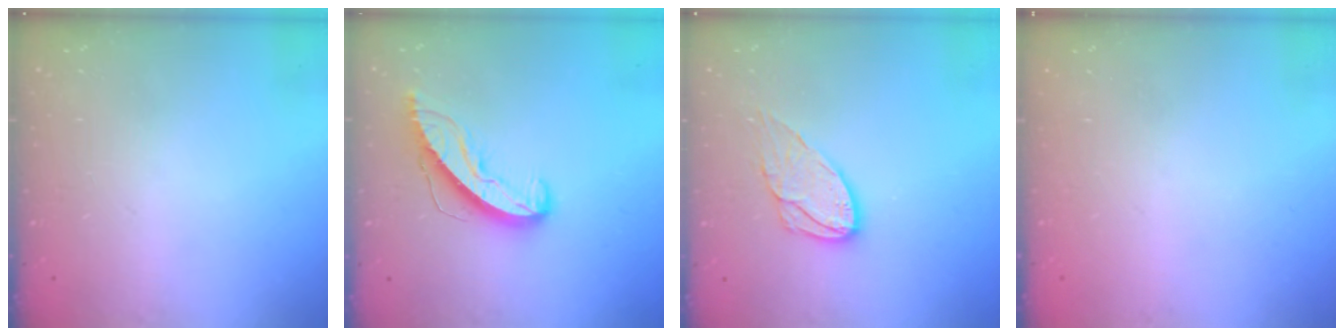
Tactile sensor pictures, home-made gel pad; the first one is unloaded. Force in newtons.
{"total": 9.1, "press": 9.1, "slide": 0.3}
{"total": 10.2, "press": 10.2, "slide": 0.9}
{"total": 0.0}